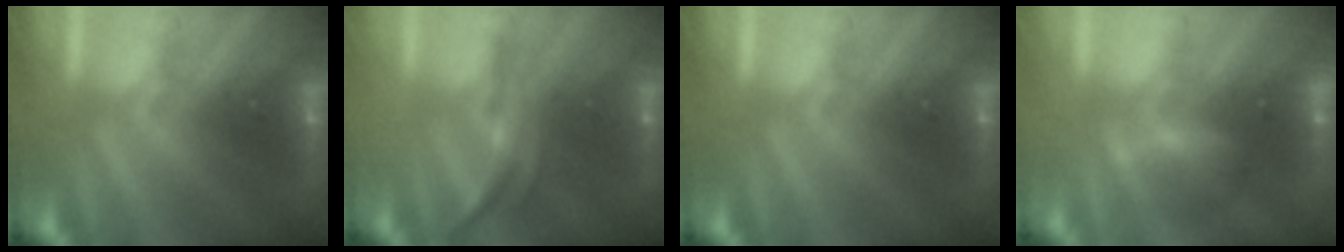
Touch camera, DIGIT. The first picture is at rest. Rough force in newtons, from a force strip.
{"total": 3.8}
{"total": 0.0}
{"total": 2.1}